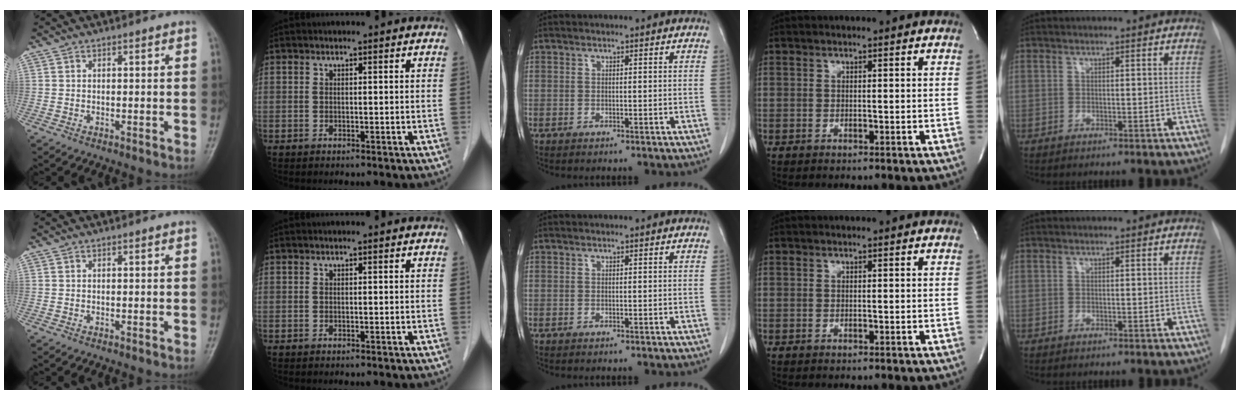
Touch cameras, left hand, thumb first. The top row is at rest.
{}